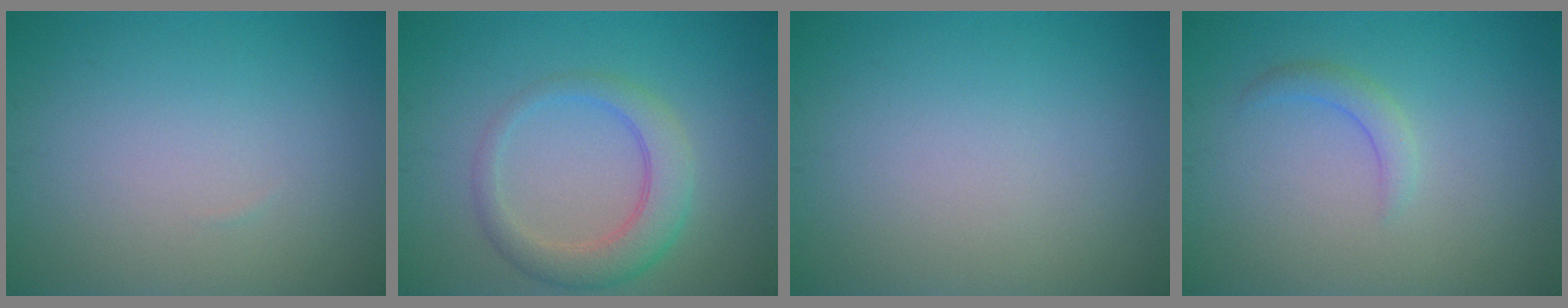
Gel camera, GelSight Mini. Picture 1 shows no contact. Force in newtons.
{"total": 4.0, "press": 4.0, "slide": 0.1}
{"total": 0.0}
{"total": 1.5, "press": 1.5, "slide": 0.2}